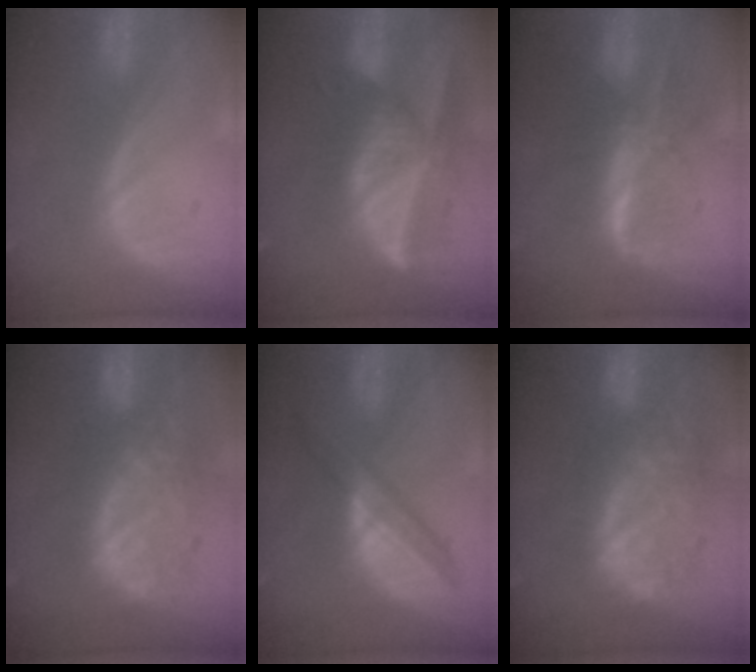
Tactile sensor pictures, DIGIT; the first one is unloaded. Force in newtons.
{"total": 9.6, "press": 8.4, "slide": 4.5}
{"total": 8.2, "press": 6.9, "slide": 4.4}
{"total": 11.0, "press": 9.4, "slide": 5.7}
{"total": 5.8, "press": 5.6, "slide": 1.3}
{"total": 11.8, "press": 9.8, "slide": 6.6}